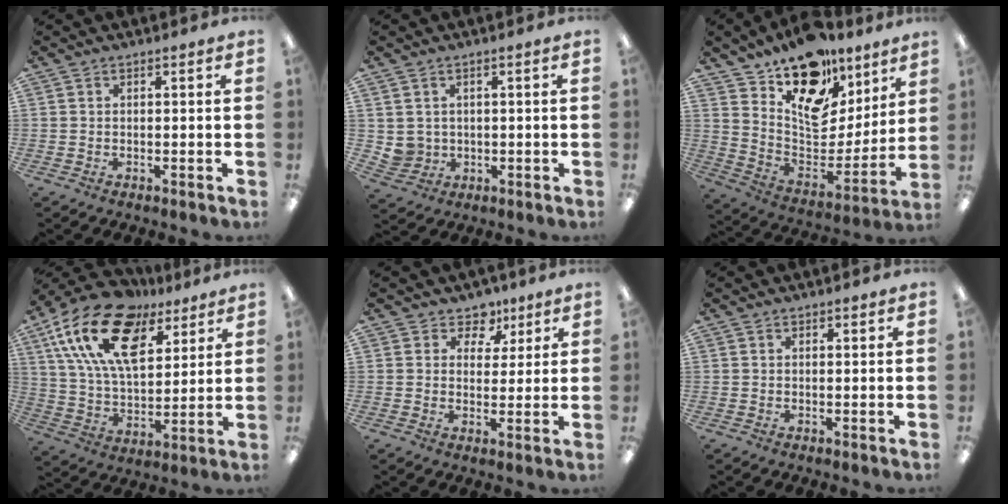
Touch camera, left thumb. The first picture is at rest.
{"total": 3.5, "force": [1.1, 3.3, 0.1], "torque": [-0.013, 0.002, 0.023]}
{"total": 17.2, "force": [11.6, 10.0, 7.8], "torque": [-0.122, -0.098, 0.209]}
{"total": 21.4, "force": [11.9, 11.5, 13.5], "torque": [-0.266, -0.049, 0.213]}
{"total": 6.4, "force": [4.0, 4.7, 1.6], "torque": [-0.021, -0.021, 0.071]}
{"total": 0.6, "force": [0.5, 0.4, 0.2], "torque": [0.005, -0.002, 0.007]}